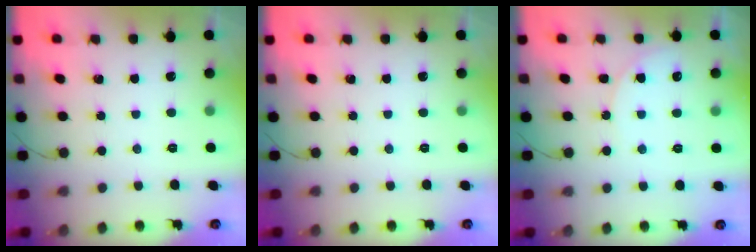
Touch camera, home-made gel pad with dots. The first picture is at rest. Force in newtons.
{"total": 0.0}
{"total": 6.5, "press": 6.5, "slide": 0.6}